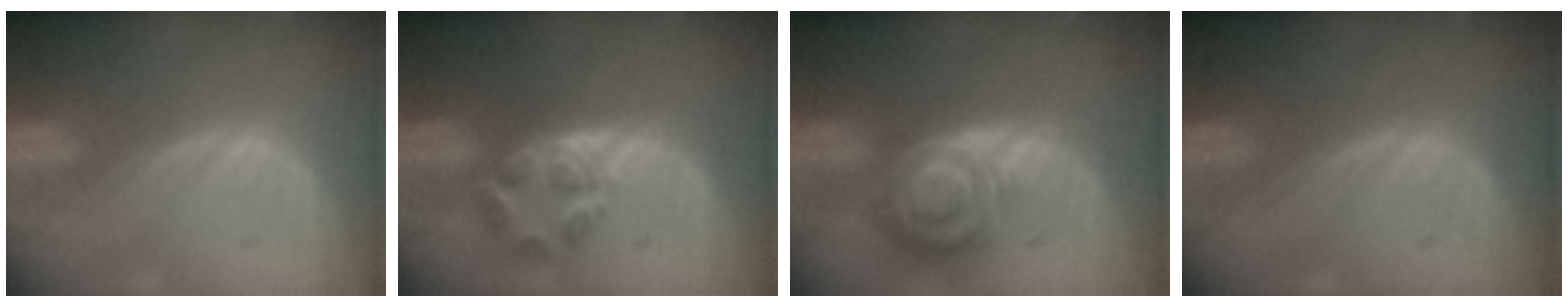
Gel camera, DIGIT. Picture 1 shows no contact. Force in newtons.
{"total": 5.8, "press": 4.9, "slide": 3.0}
{"total": 8.6, "press": 7.5, "slide": 4.3}
{"total": 0.0}